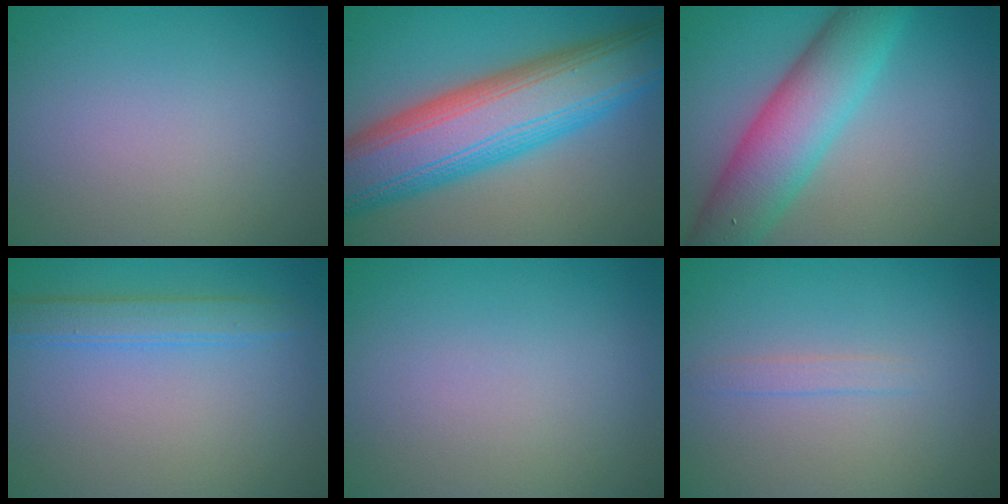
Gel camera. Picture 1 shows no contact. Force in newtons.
{"total": 12.1, "press": 12.1, "slide": 0.4}
{"total": 7.8, "press": 7.8, "slide": 0.2}
{"total": 2.0, "press": 2.0, "slide": 0.1}
{"total": 0.0}
{"total": 0.9, "press": 0.9, "slide": 0.0}